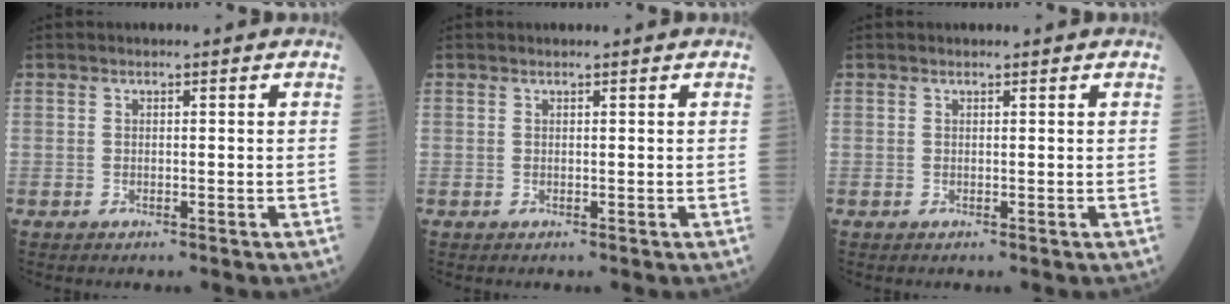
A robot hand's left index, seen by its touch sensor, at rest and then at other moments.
{"total": 0.0}
{"total": 0.0}